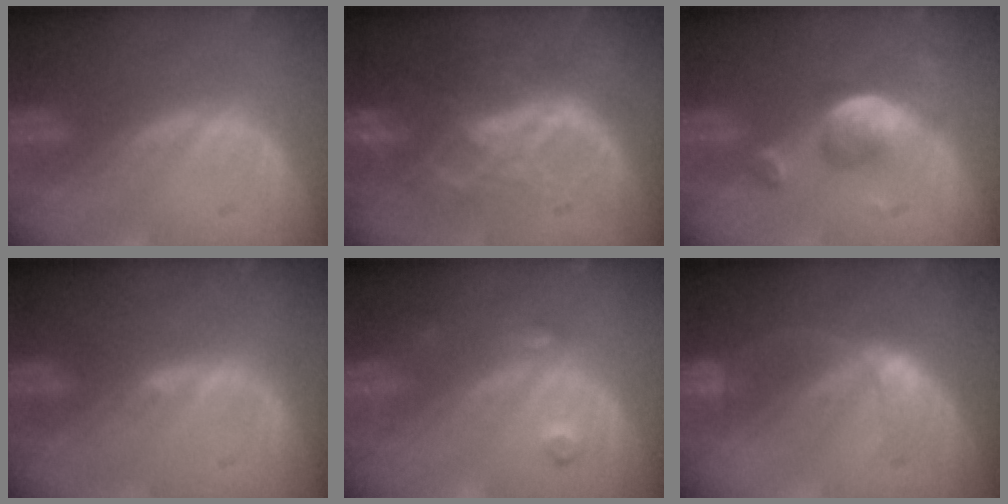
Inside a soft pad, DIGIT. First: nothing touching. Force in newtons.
{"total": 8.9, "press": 7.6, "slide": 4.7}
{"total": 5.0, "press": 4.7, "slide": 1.6}
{"total": 0.6, "press": 0.5, "slide": 0.3}
{"total": 2.6, "press": 2.6, "slide": 0.3}
{"total": 3.7, "press": 3.6, "slide": 0.3}